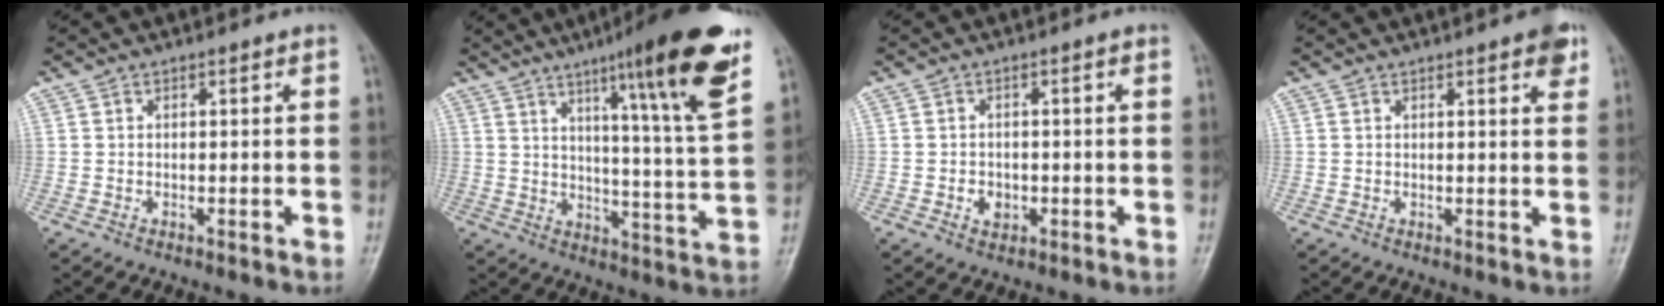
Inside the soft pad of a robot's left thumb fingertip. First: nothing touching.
{"total": 18.7, "force": [10.7, 0.9, 15.3], "torque": [-0.200, -0.054, 0.150]}
{"total": 2.7, "force": [-0.8, 2.2, 1.4], "torque": [-0.014, 0.005, -0.010]}
{"total": 3.9, "force": [2.2, 1.0, 3.1], "torque": [-0.030, -0.006, 0.022]}